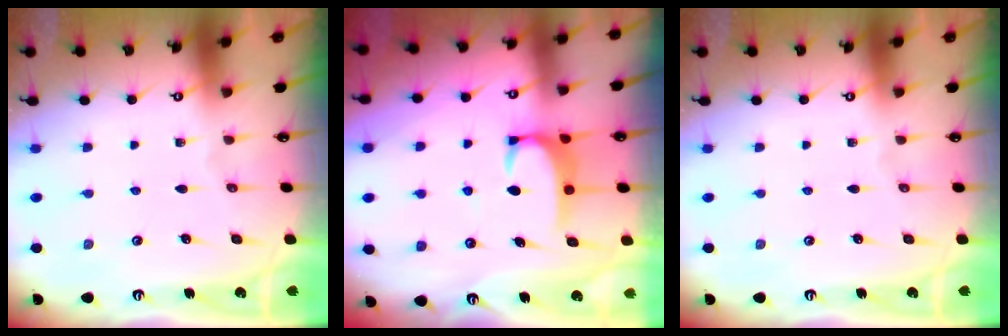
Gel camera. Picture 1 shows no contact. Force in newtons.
{"total": 2.7, "press": 2.7, "slide": 0.3}
{"total": 0.0}